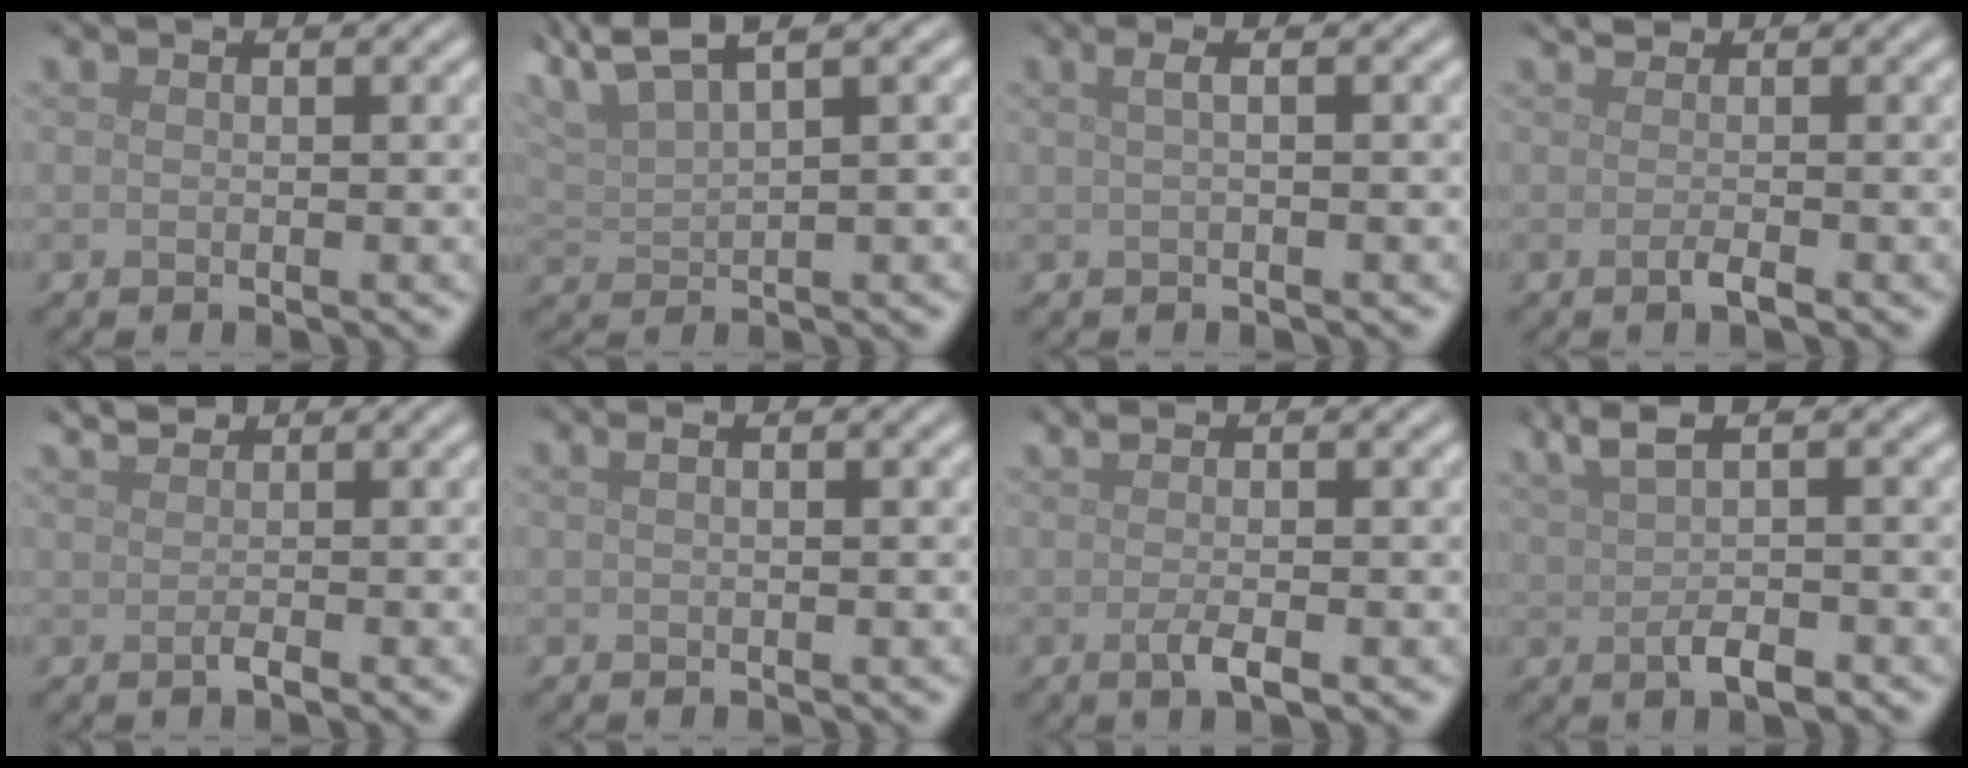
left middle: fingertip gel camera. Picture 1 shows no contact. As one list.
[{"total": 5.8, "force": [4.5, 1.3, 3.4], "torque": [-0.072, 0.027, 0.076]}, {"total": 1.7, "force": [0.3, 0.6, 1.5], "torque": [-0.025, 0.006, -0.002]}, {"total": 1.0, "force": [-0.1, 0.3, 1.0], "torque": [-0.022, -0.001, -0.004]}, {"total": 1.3, "force": [0.7, 0.4, 1.0], "torque": [-0.022, 0.003, 0.012]}, {"total": 0.7, "force": [0.3, 0.3, 0.6], "torque": [-0.011, 0.009, 0.003]}, {"total": 2.2, "force": [-0.2, 0.6, 2.1], "torque": [-0.035, -0.001, -0.008]}, {"total": 4.1, "force": [0.8, 1.2, 3.8], "torque": [-0.071, 0.002, 0.016]}]